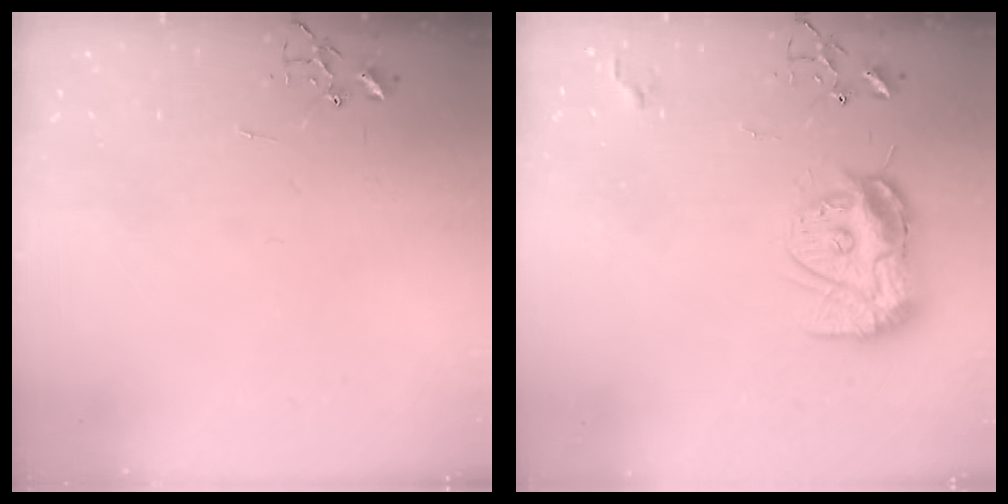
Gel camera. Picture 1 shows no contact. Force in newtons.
{"total": 12.4, "press": 12.4, "slide": 1.4}